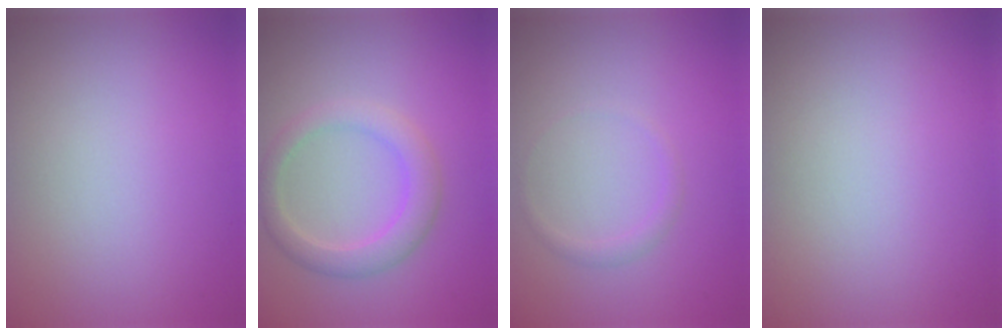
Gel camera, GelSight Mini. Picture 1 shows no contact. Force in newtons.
{"total": 3.1, "press": 3.1, "slide": 0.1}
{"total": 0.9, "press": 0.9, "slide": 0.1}
{"total": 0.0}